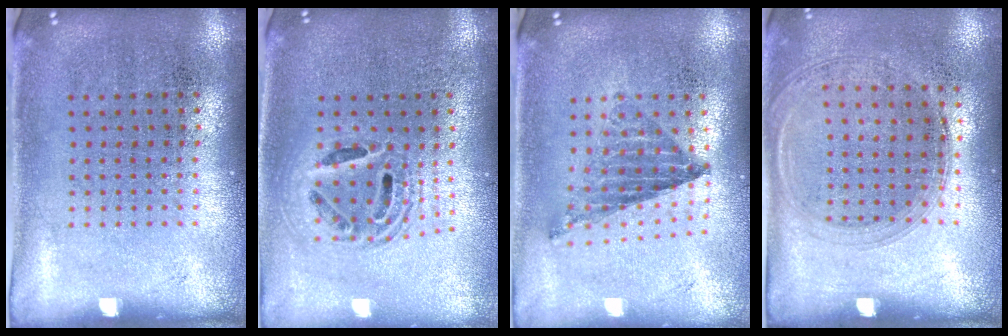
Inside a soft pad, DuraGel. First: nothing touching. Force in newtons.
{"total": 1.7, "press": 1.4, "slide": 1.0}
{"total": 0.8, "press": 0.8, "slide": 0.1}
{"total": 1.3, "press": 1.2, "slide": 0.6}